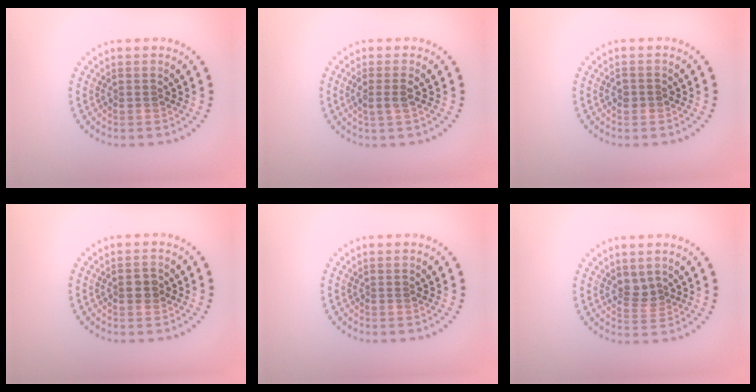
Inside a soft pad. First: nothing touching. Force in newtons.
{"total": 1.6, "press": 1.4, "slide": 0.8}
{"total": 1.0, "press": 1.0, "slide": 0.1}
{"total": 1.5, "press": 1.5, "slide": 0.2}
{"total": 0.0}
{"total": 1.8, "press": 1.3, "slide": 1.3}